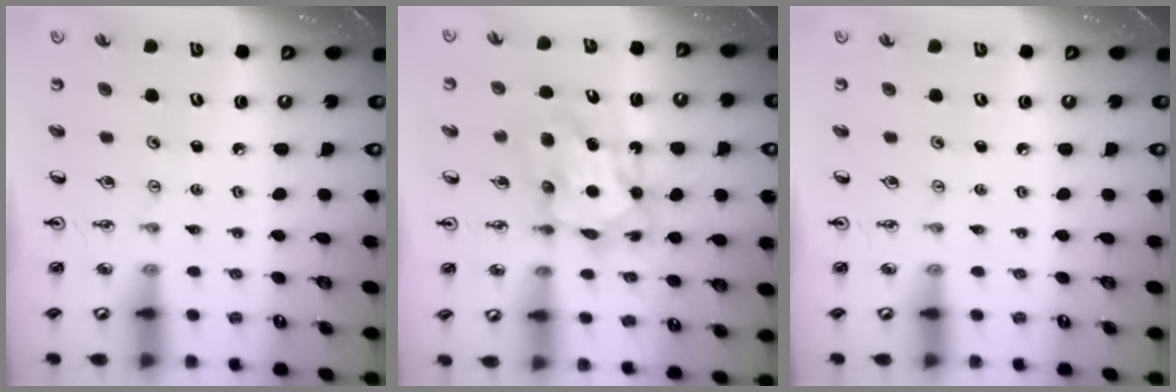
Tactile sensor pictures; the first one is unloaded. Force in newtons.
{"total": 8.2, "press": 8.1, "slide": 0.8}
{"total": 0.0}